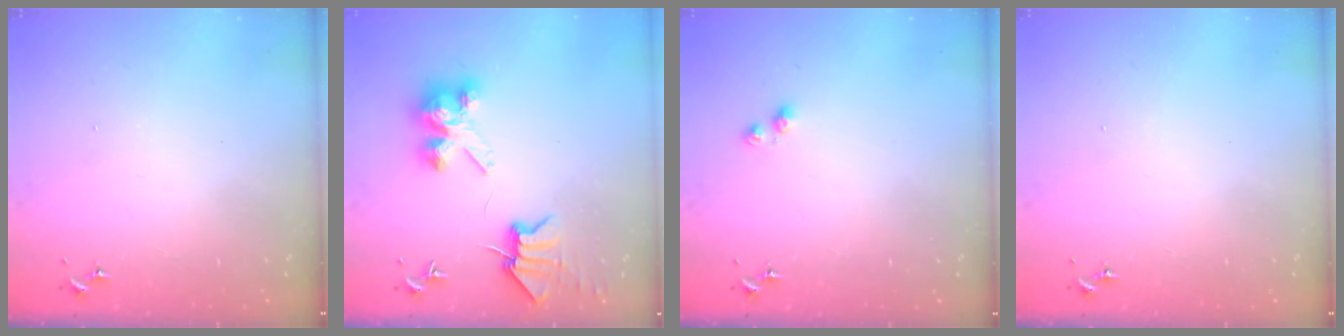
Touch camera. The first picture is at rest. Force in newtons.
{"total": 8.7, "press": 8.6, "slide": 1.2}
{"total": 4.3, "press": 4.3, "slide": 0.6}
{"total": 0.0}